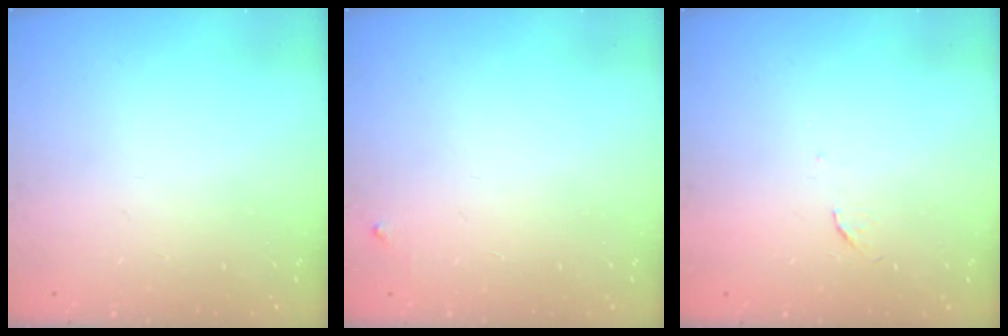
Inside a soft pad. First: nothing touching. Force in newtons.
{"total": 3.5, "press": 3.4, "slide": 0.4}
{"total": 3.2, "press": 3.2, "slide": 0.4}